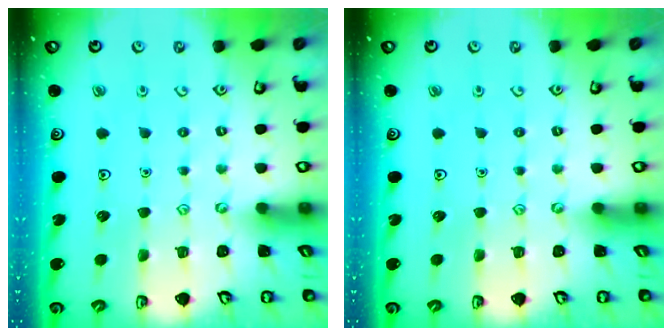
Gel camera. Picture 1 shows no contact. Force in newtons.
{"total": 0.0}